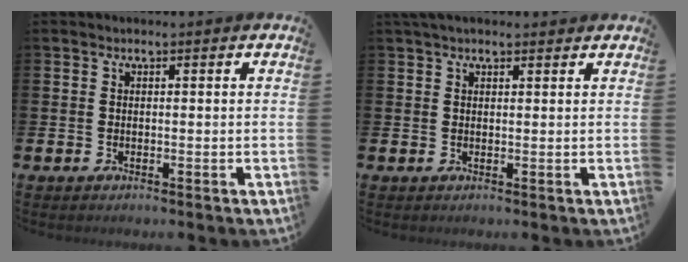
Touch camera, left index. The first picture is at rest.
{"total": 1.6, "force": [1.4, 0.6, 0.6], "torque": [-0.007, 0.002, 0.023]}